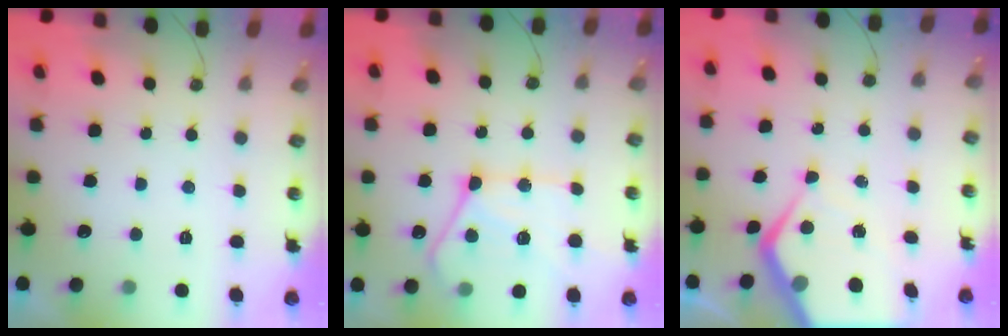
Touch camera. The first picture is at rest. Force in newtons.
{"total": 17.8, "press": 17.7, "slide": 1.7}
{"total": 9.7, "press": 9.7, "slide": 0.9}